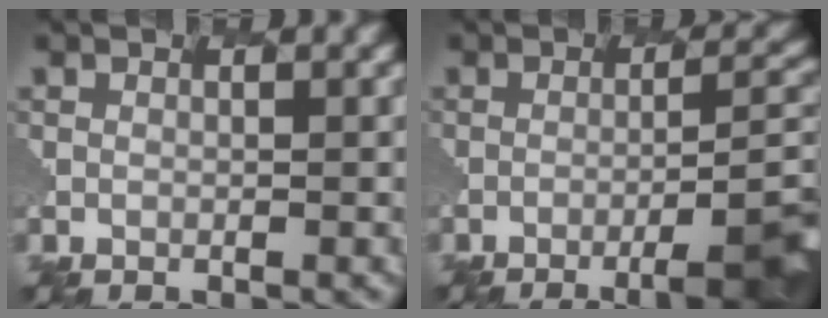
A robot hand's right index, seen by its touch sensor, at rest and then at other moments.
{"total": 8.3, "force": [-4.1, 2.0, 6.9], "torque": [-0.096, -0.006, -0.049]}